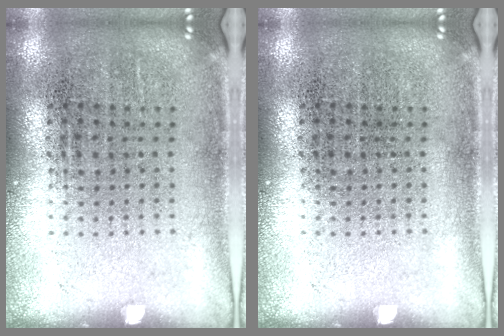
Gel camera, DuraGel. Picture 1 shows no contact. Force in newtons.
{"total": 0.0}